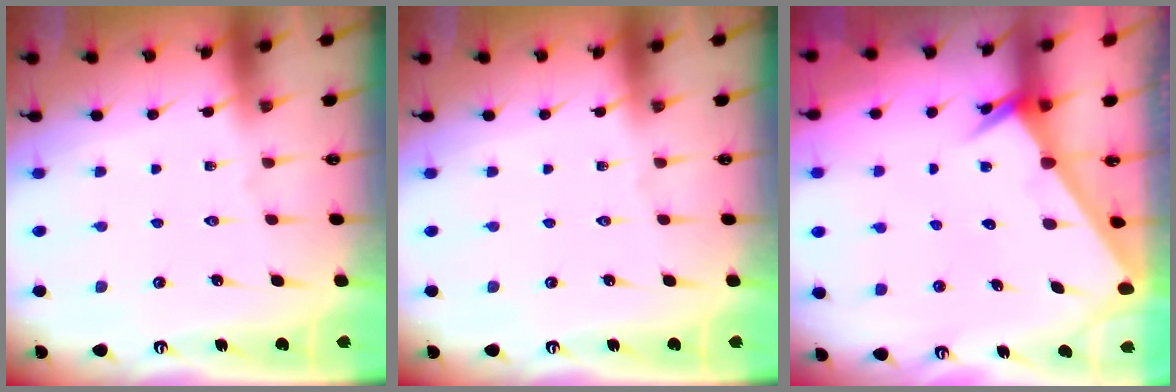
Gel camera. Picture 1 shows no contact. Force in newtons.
{"total": 0.0}
{"total": 2.6, "press": 2.6, "slide": 0.1}